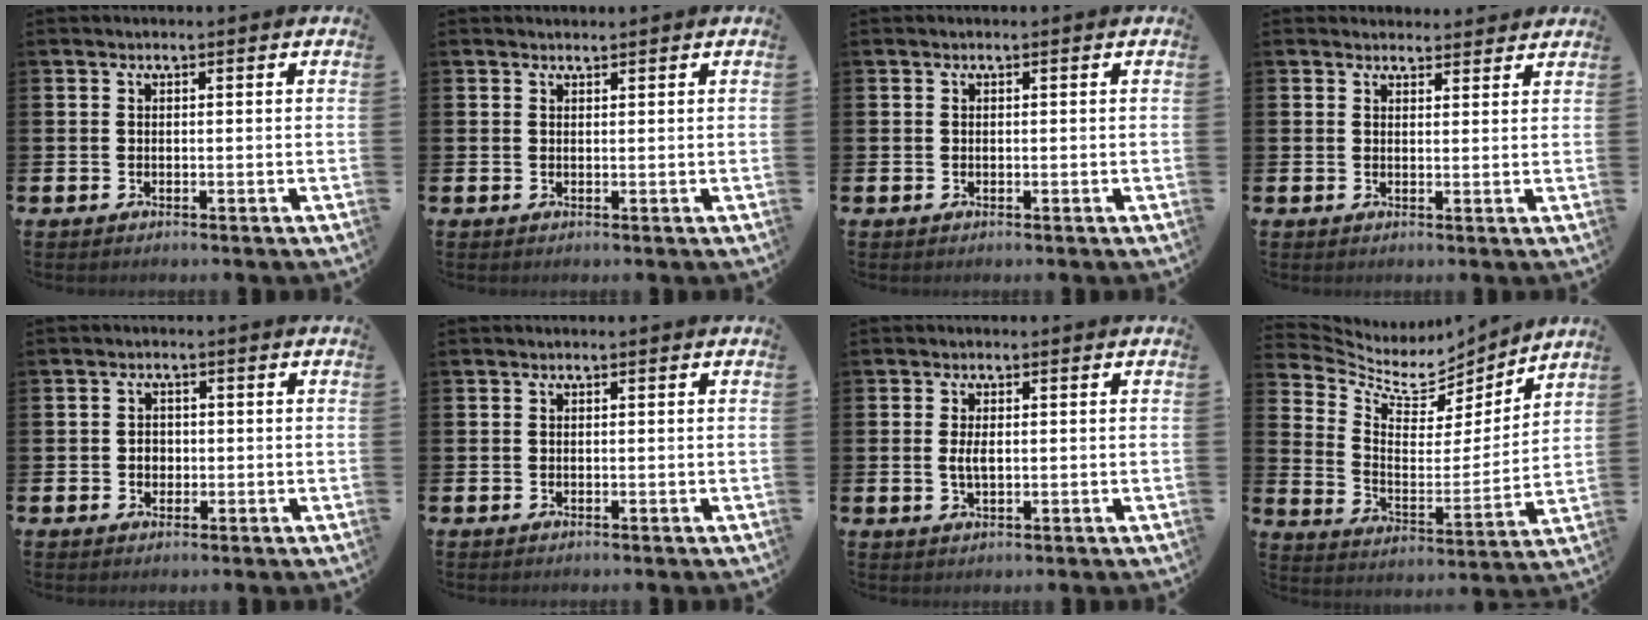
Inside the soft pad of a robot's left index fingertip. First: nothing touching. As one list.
[{"total": 0.8, "force": [0.8, 0.1, 0.0], "torque": [0.012, -0.004, 0.013]}, {"total": 0.0}, {"total": 2.4, "force": [2.4, 0.6, -0.2], "torque": [0.009, -0.014, 0.042]}, {"total": 1.8, "force": [-0.1, 1.6, 0.8], "torque": [0.004, -0.001, -0.008]}, {"total": 0.0}, {"total": 2.4, "force": [0.1, 1.0, 2.1], "torque": [-0.037, 0.001, 0.000]}, {"total": 7.5, "force": [6.5, 3.2, 2.0], "torque": [-0.073, -0.055, 0.108]}]